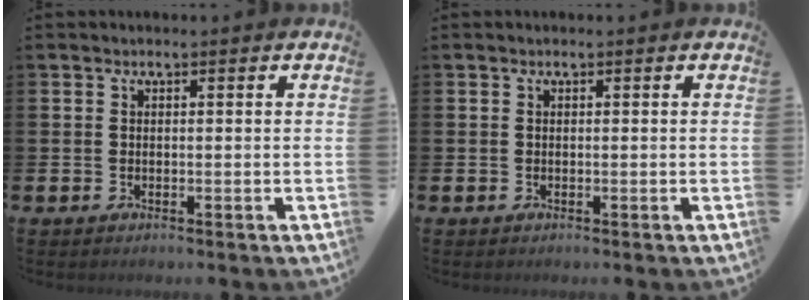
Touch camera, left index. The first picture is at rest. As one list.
[{"total": 0.0}]